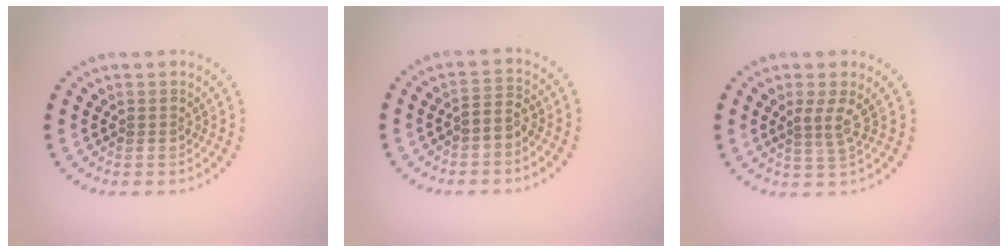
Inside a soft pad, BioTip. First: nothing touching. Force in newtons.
{"total": 1.8, "press": 1.4, "slide": 1.2}
{"total": 1.7, "press": 1.2, "slide": 1.3}